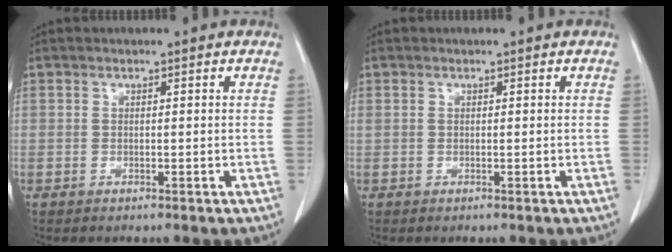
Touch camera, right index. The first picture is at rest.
{"total": 0.0}